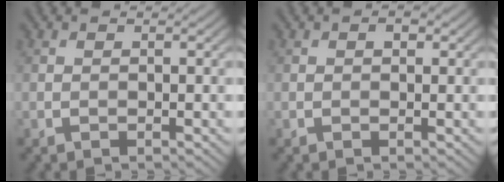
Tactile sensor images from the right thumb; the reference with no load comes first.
{"total": 1.0, "force": [0.3, 0.6, 0.7], "torque": [-0.008, -0.001, 0.002]}